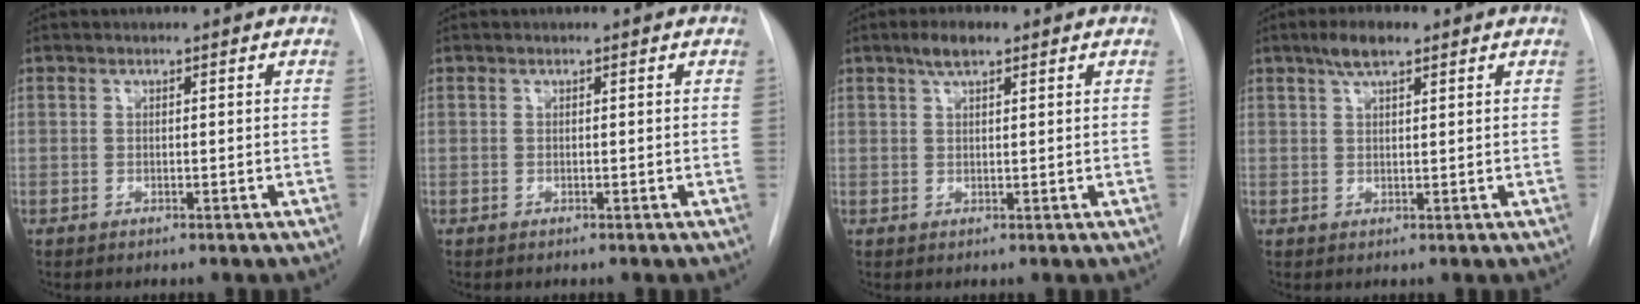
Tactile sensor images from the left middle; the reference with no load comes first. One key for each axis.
{"total": 0.0}
{"total": 3.1, "fx": 2.0, "fy": 0.9, "fz": 2.1, "tx": -0.044, "ty": 0.007, "tz": 0.036}
{"total": 4.0, "fx": 2.6, "fy": 1.0, "fz": 2.8, "tx": -0.058, "ty": 0.009, "tz": 0.047}